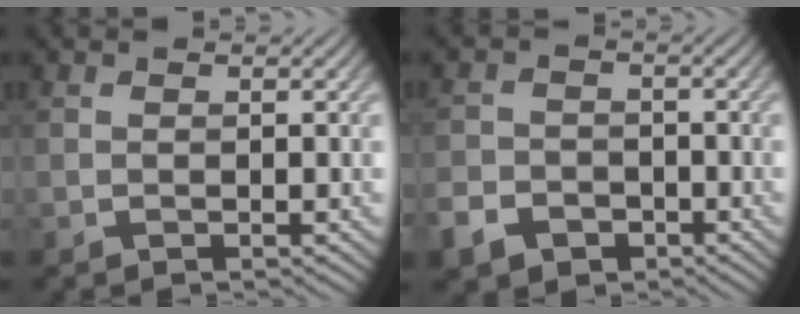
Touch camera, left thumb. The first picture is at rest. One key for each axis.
{"total": 4.8, "fx": -2.9, "fy": 3.3, "fz": 1.7, "tx": -0.044, "ty": -0.006, "tz": -0.061}